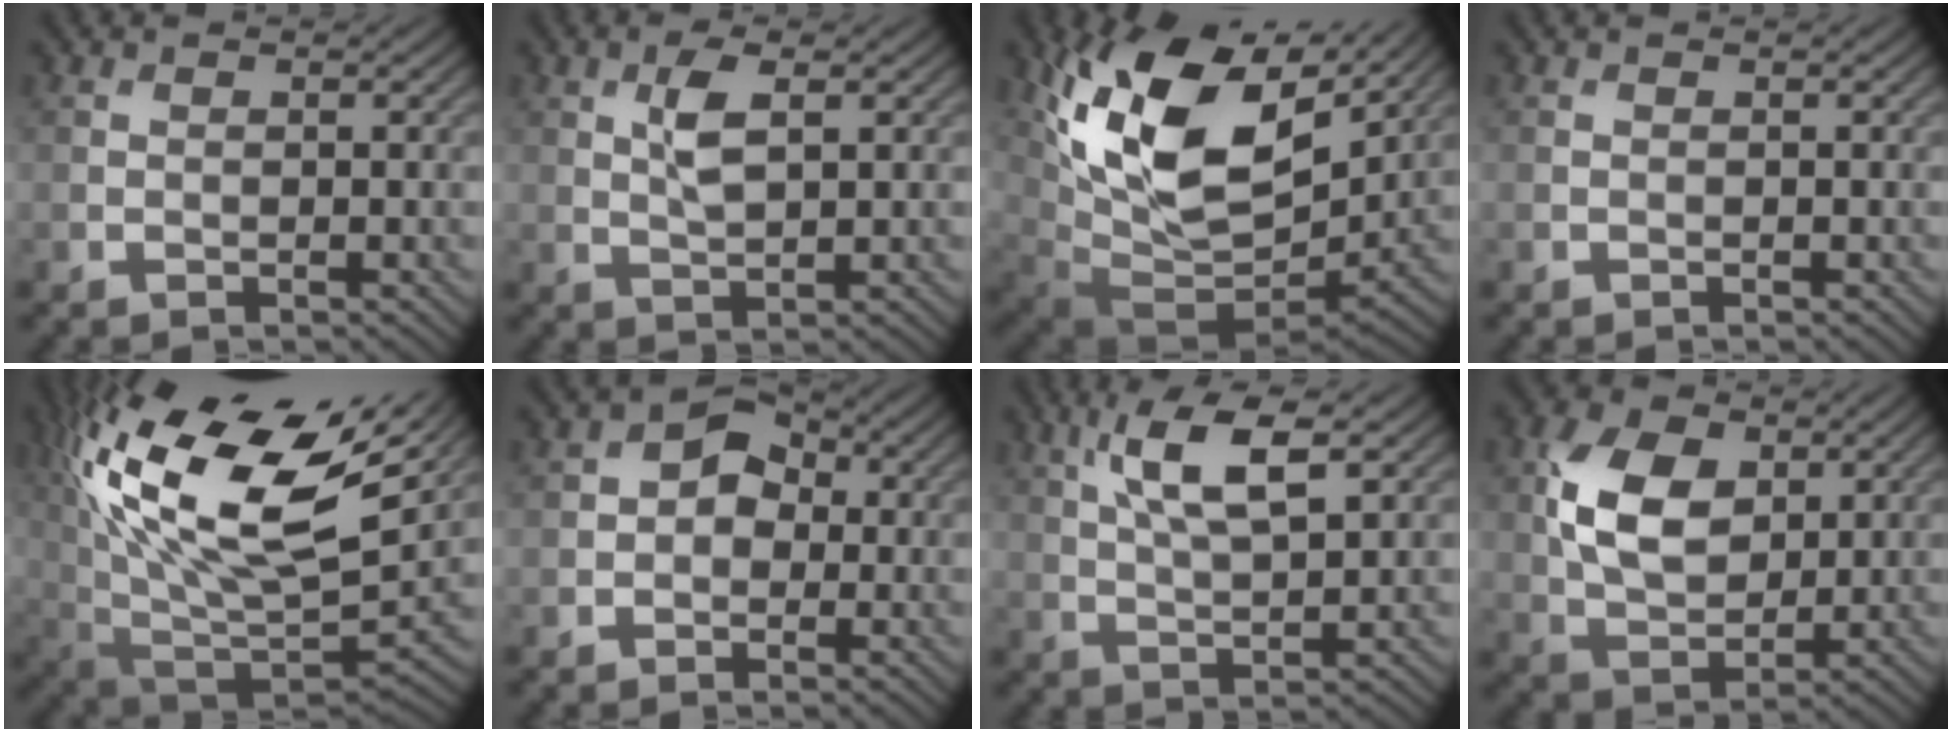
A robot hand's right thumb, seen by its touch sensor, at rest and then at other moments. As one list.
[{"total": 3.9, "force": [1.1, 1.5, 3.4], "torque": [-0.075, 0.001, 0.024]}, {"total": 17.0, "force": [7.5, 9.4, 12.1], "torque": [-0.265, 0.012, 0.148]}, {"total": 0.0}, {"total": 21.4, "force": [8.5, 10.1, 16.9], "torque": [-0.336, 0.018, 0.143]}, {"total": 4.2, "force": [0.2, 3.2, 2.7], "torque": [-0.036, 0.006, -0.012]}, {"total": 8.3, "force": [3.5, 2.6, 7.0], "torque": [-0.140, 0.009, 0.066]}, {"total": 9.2, "force": [2.5, 5.9, 6.6], "torque": [-0.149, 0.008, 0.047]}]